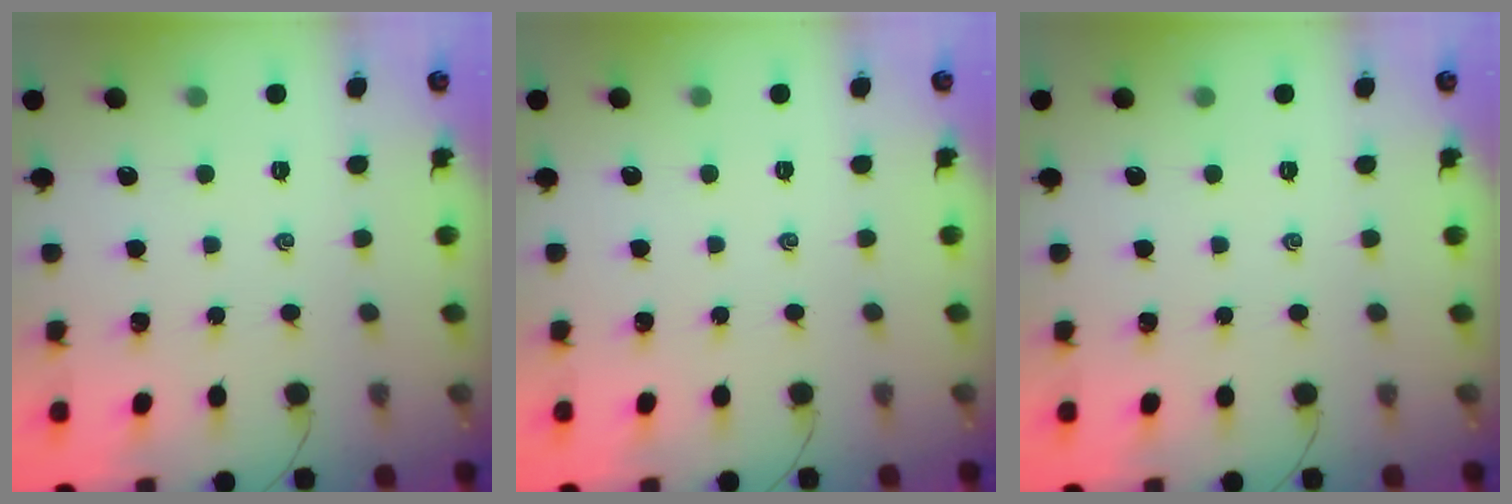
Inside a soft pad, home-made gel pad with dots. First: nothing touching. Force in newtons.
{"total": 0.0}
{"total": 0.0}